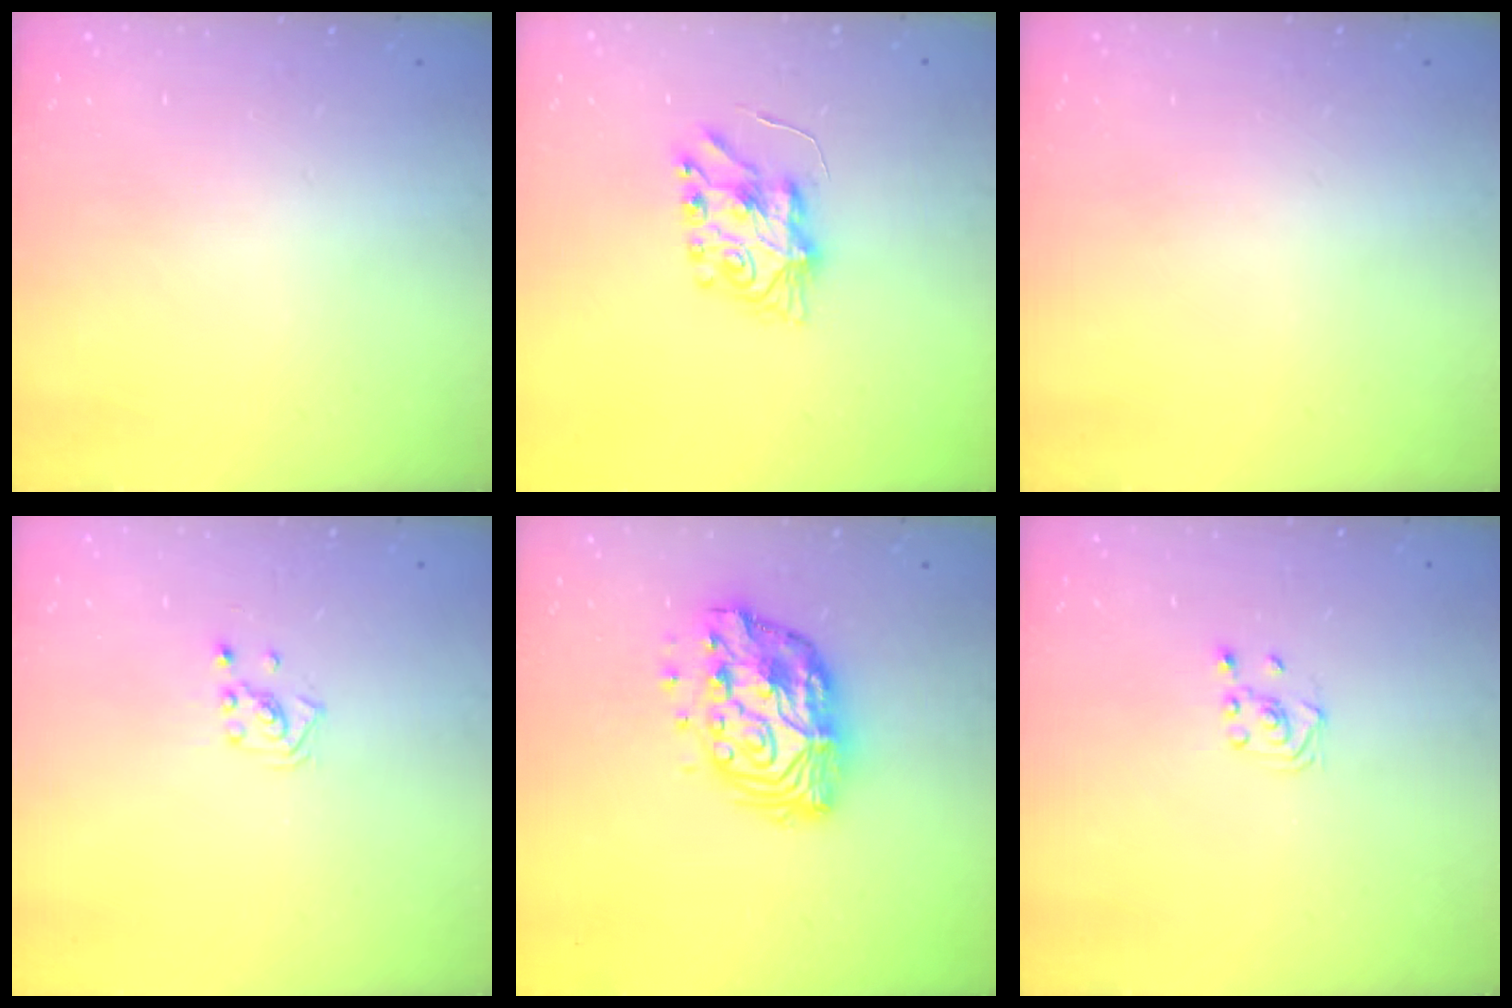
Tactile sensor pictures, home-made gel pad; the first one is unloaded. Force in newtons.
{"total": 7.4, "press": 7.4, "slide": 0.2}
{"total": 0.0}
{"total": 1.4, "press": 1.4, "slide": 0.1}
{"total": 14.0, "press": 13.9, "slide": 1.1}
{"total": 2.3, "press": 2.2, "slide": 0.7}